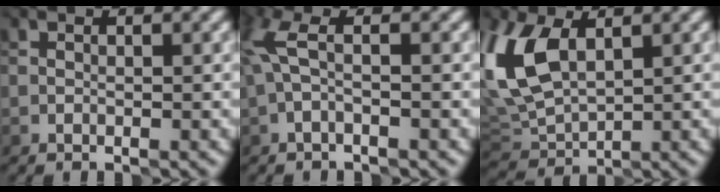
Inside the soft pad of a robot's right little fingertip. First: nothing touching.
{"total": 2.8, "force": [0.3, 1.1, 2.5], "torque": [-0.065, 0.014, -0.001]}
{"total": 8.7, "force": [2.3, 5.4, 6.4], "torque": [-0.179, 0.007, 0.048]}